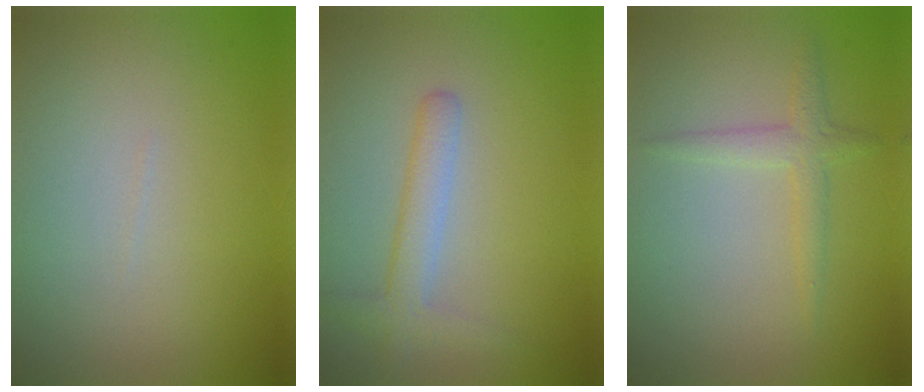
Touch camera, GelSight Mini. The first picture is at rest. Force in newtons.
{"total": 2.7, "press": 2.7, "slide": 0.1}
{"total": 1.8, "press": 1.7, "slide": 0.1}